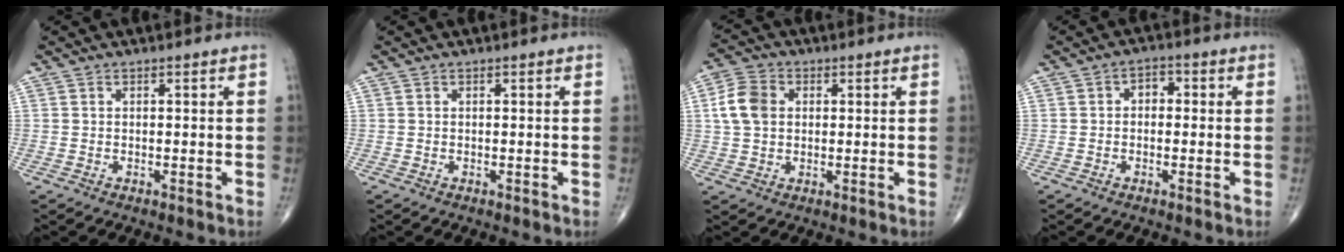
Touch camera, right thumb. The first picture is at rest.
{"total": 0.0}
{"total": 7.1, "force": [1.1, 5.3, 4.6], "torque": [-0.085, 0.010, 0.017]}
{"total": 3.1, "force": [0.1, 2.2, 2.2], "torque": [-0.017, 0.014, -0.006]}